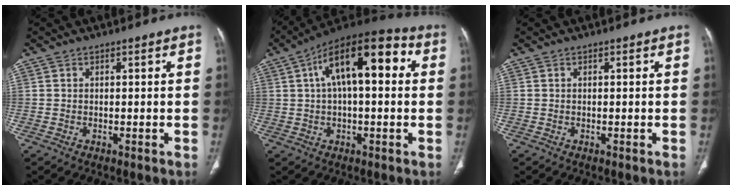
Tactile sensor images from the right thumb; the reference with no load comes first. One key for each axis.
{"total": 16.8, "fx": 4.1, "fy": 7.2, "fz": 14.7, "tx": -0.213, "ty": 0.036, "tz": 0.056}
{"total": 0.0}